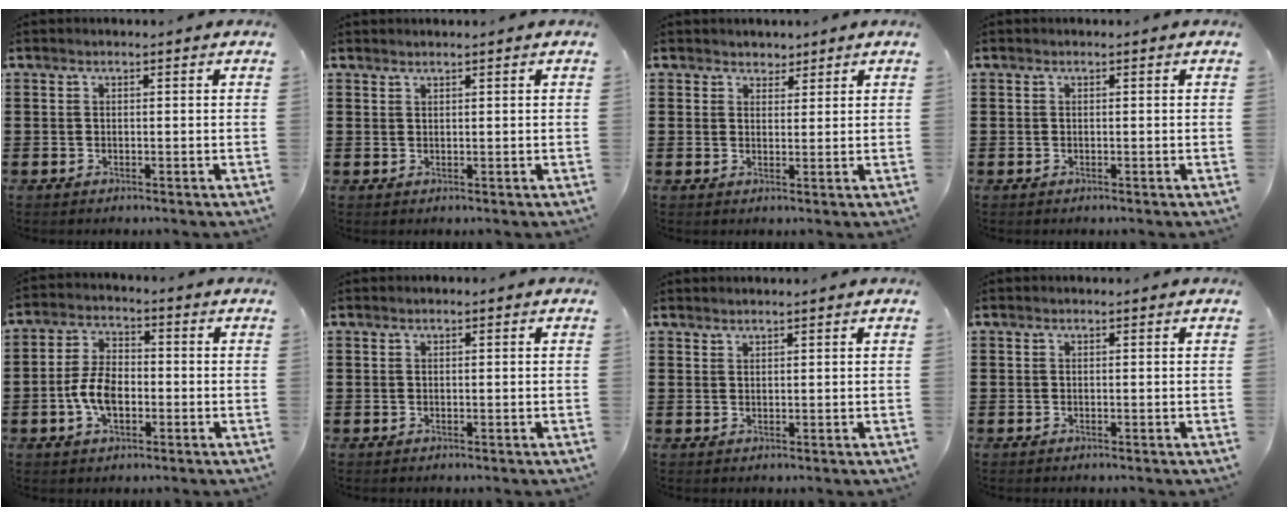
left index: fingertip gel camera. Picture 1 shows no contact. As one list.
[{"total": 0.8, "force": [0.8, -0.1, 0.2], "torque": [-0.006, -0.002, 0.016]}, {"total": 2.0, "force": [1.6, 1.1, -0.1], "torque": [-0.005, 0.007, 0.030]}, {"total": 0.0}, {"total": 6.6, "force": [-1.6, 3.7, 5.2], "torque": [-0.119, 0.003, -0.036]}, {"total": 0.0}, {"total": 1.1, "force": [1.1, 0.0, 0.1], "torque": [-0.003, -0.001, 0.022]}, {"total": 0.0}]